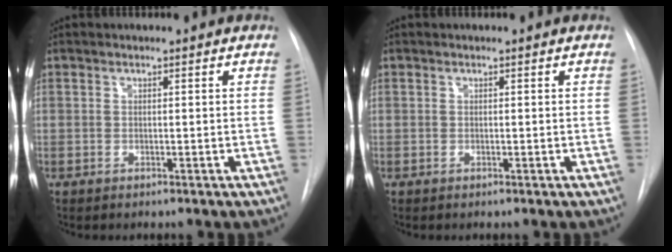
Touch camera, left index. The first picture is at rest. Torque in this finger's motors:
{"motor_torque": [-0.34, 0.29, -0.03, -0.01]}